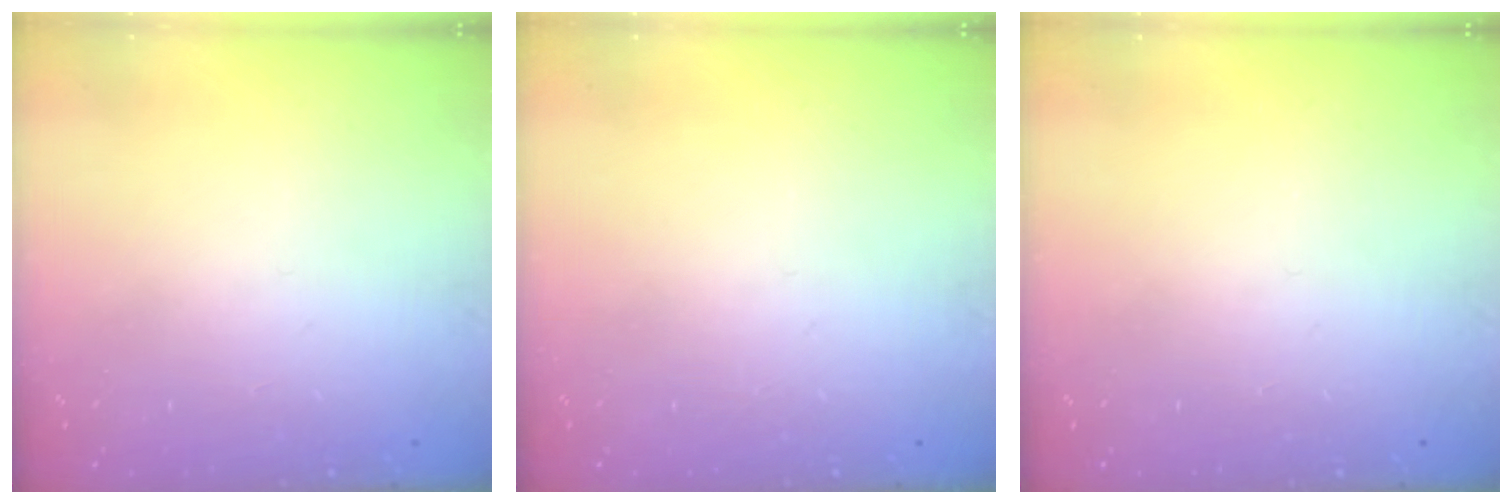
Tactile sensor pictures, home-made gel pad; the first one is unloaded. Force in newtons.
{"total": 0.0}
{"total": 0.0}